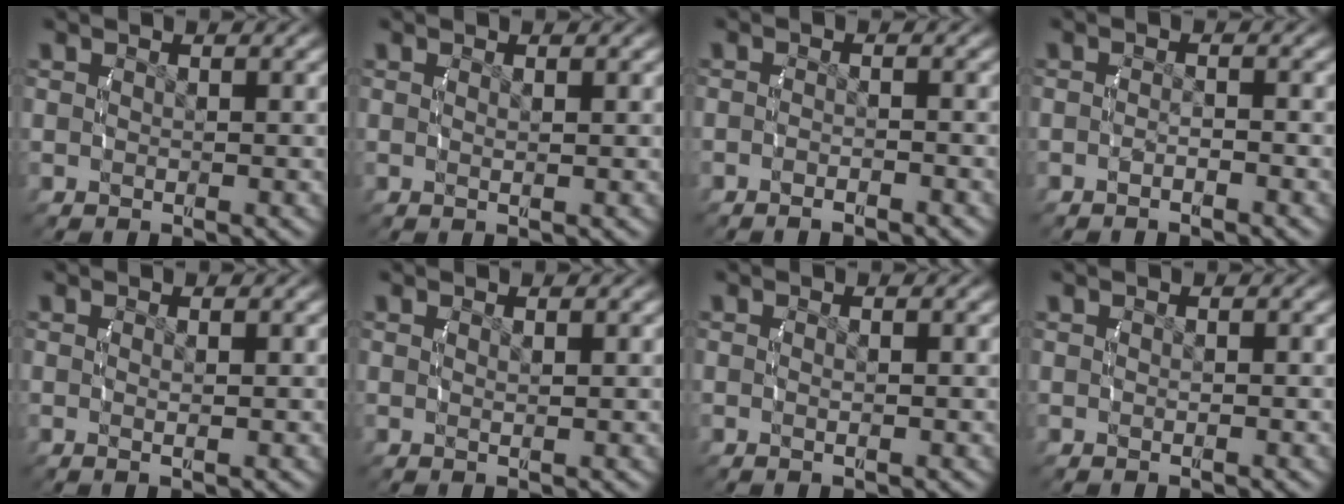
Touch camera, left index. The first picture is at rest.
{"total": 0.7, "force": [0.2, -0.5, 0.4], "torque": [-0.010, -0.007, 0.007]}
{"total": 1.7, "force": [-1.5, 0.2, 0.7], "torque": [-0.019, -0.001, -0.028]}
{"total": 1.4, "force": [-1.3, 0.0, 0.5], "torque": [-0.013, -0.003, -0.022]}
{"total": 0.7, "force": [0.0, -0.3, 0.6], "torque": [-0.016, -0.006, 0.002]}
{"total": 0.9, "force": [0.4, -0.7, 0.3], "torque": [-0.006, -0.007, 0.012]}
{"total": 0.6, "force": [-0.3, 0.0, 0.5], "torque": [-0.018, -0.005, -0.003]}
{"total": 0.0}